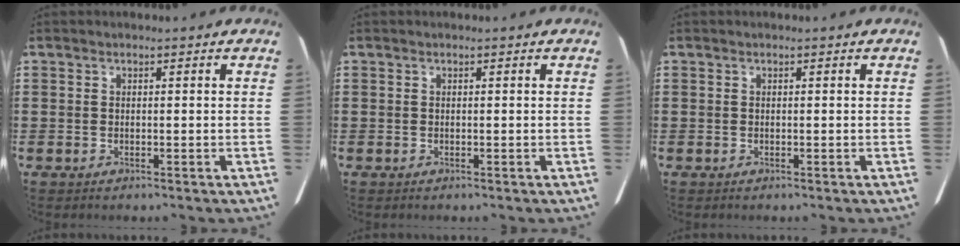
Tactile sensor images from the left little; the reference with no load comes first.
{"total": 0.0}
{"total": 0.0}